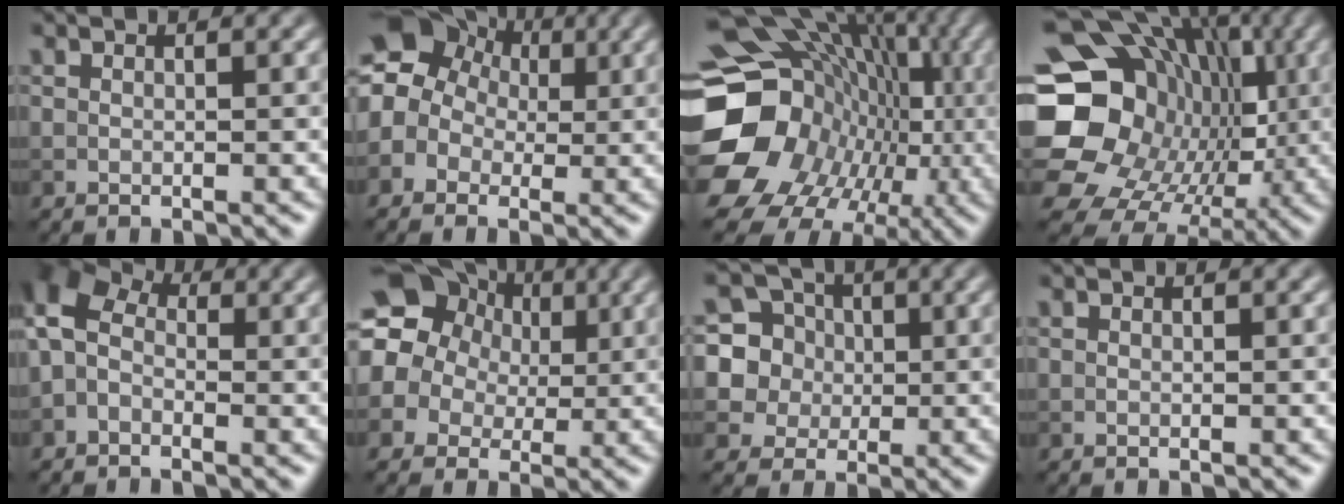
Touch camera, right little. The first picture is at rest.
{"total": 9.2, "force": [2.6, 7.9, 3.9], "torque": [-0.083, 0.041, -0.002]}
{"total": 18.4, "force": [-2.6, 15.5, 9.6], "torque": [-0.166, -0.016, -0.050]}
{"total": 21.6, "force": [0.6, 19.1, 10.1], "torque": [-0.200, 0.013, -0.016]}
{"total": 5.6, "force": [0.0, 4.0, 4.0], "torque": [-0.078, 0.024, -0.021]}
{"total": 13.4, "force": [4.9, 11.2, 5.5], "torque": [-0.128, 0.025, 0.071]}
{"total": 9.2, "force": [1.8, 8.7, 2.5], "torque": [-0.085, 0.031, 0.034]}
{"total": 0.0}